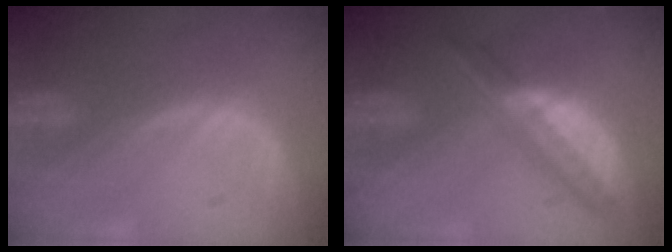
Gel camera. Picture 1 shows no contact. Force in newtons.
{"total": 6.6, "press": 5.8, "slide": 3.1}